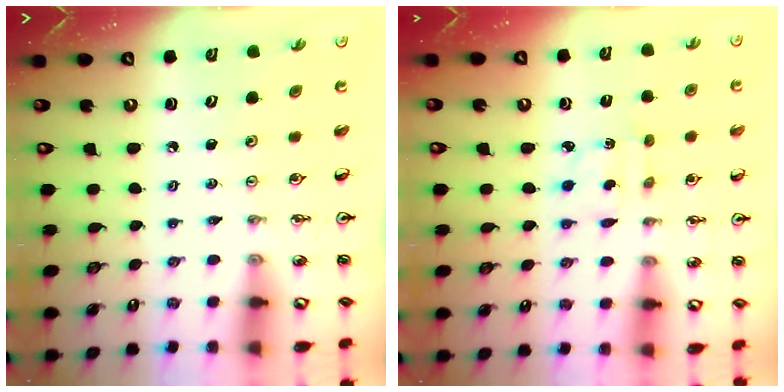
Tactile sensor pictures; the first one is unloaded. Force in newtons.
{"total": 2.2, "press": 2.1, "slide": 0.6}